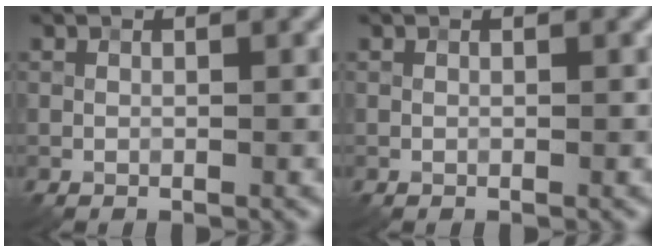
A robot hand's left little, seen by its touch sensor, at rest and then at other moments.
{"total": 0.0}